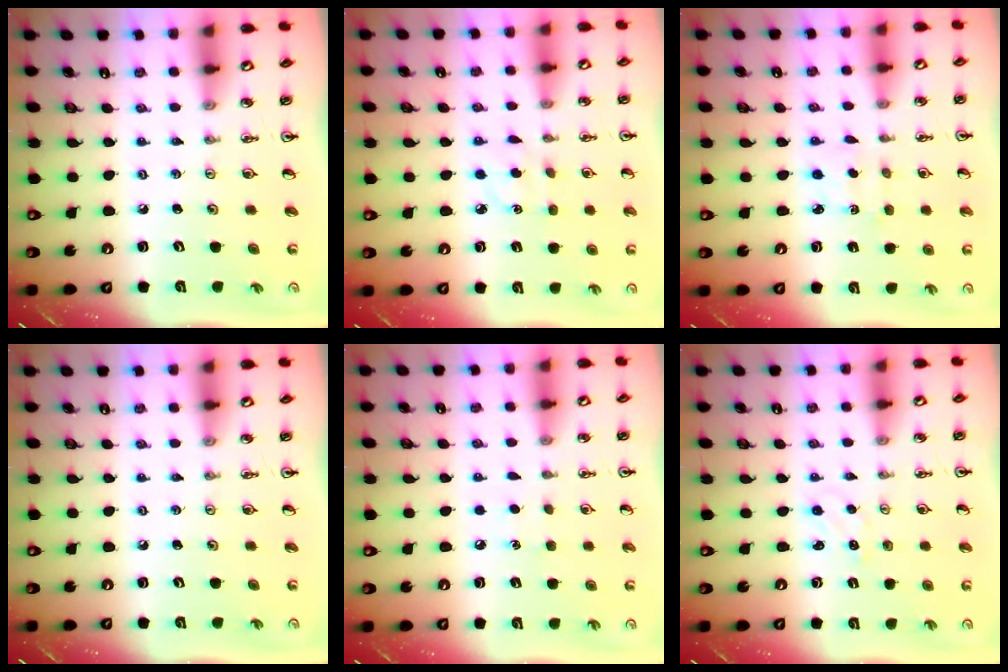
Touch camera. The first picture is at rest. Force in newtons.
{"total": 3.2, "press": 3.2, "slide": 0.6}
{"total": 2.5, "press": 2.4, "slide": 0.6}
{"total": 0.0}
{"total": 5.1, "press": 5.1, "slide": 0.5}
{"total": 0.9, "press": 0.8, "slide": 0.2}